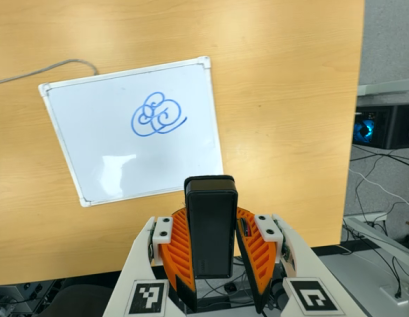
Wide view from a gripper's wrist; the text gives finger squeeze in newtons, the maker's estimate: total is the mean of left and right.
{"total": 9.1, "left": 7.4, "right": 10.8}